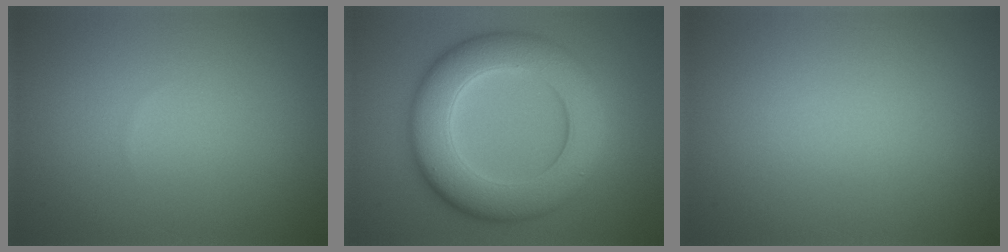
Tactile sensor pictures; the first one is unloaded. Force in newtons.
{"total": 9.8, "press": 9.8, "slide": 0.7}
{"total": 0.0}